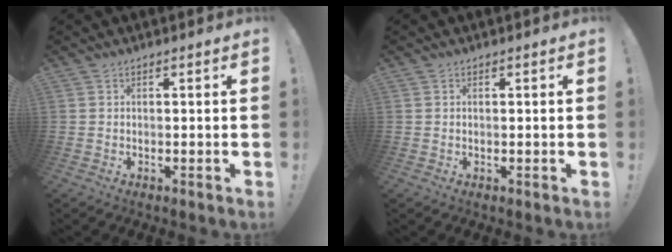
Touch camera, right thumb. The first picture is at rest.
{"total": 0.5, "force": [0.2, 0.3, 0.4], "torque": [-0.003, -0.001, 0.001]}